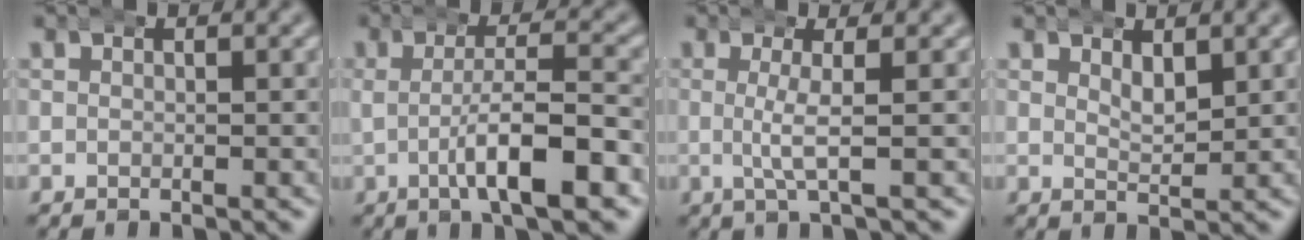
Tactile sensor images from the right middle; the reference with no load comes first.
{"total": 5.7, "force": [-1.8, 1.5, 5.1], "torque": [-0.083, -0.001, -0.032]}
{"total": 3.0, "force": [0.5, -0.1, 2.9], "torque": [-0.052, 0.003, 0.008]}
{"total": 1.9, "force": [1.5, 0.6, 1.1], "torque": [-0.020, -0.012, 0.029]}